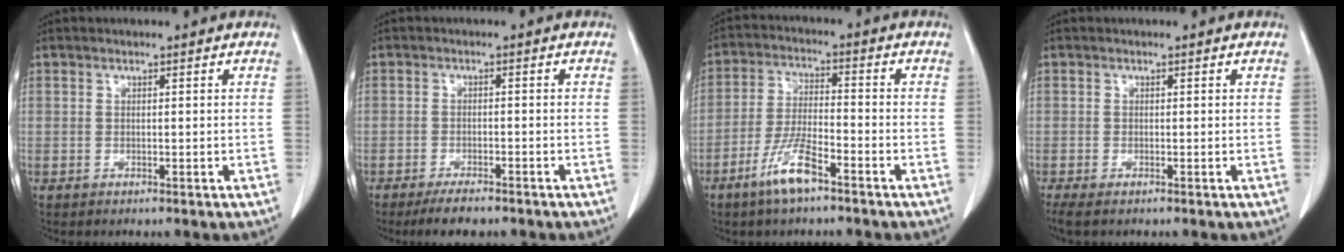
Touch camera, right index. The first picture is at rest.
{"total": 4.3, "force": [-3.5, 1.1, 2.3], "torque": [-0.039, -0.005, -0.055]}
{"total": 7.8, "force": [-5.0, 1.2, 5.9], "torque": [-0.122, -0.009, -0.096]}
{"total": 3.1, "force": [-2.4, 0.7, 1.9], "torque": [-0.035, -0.012, -0.037]}